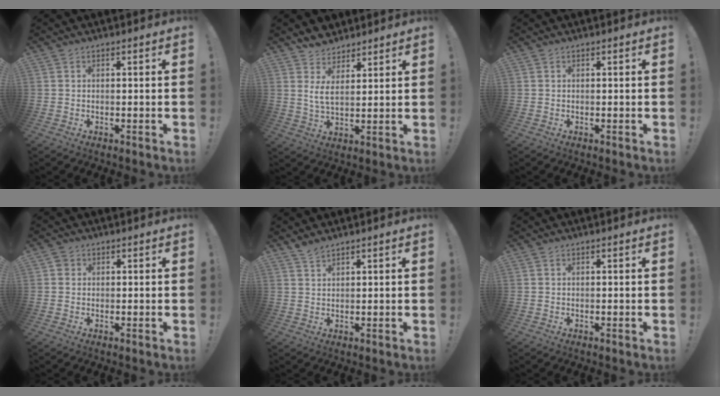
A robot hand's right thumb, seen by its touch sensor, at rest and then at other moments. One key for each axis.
{"total": 7.0, "fx": 4.5, "fy": 3.4, "fz": 4.1, "tx": -0.070, "ty": -0.021, "tz": 0.084}
{"total": 0.0}
{"total": 1.6, "fx": 0.6, "fy": 1.4, "fz": 0.4, "tx": -0.003, "ty": 0.001, "tz": 0.011}
{"total": 2.4, "fx": 2.2, "fy": 0.4, "fz": 0.9, "tx": -0.017, "ty": -0.013, "tz": 0.040}
{"total": 0.0}